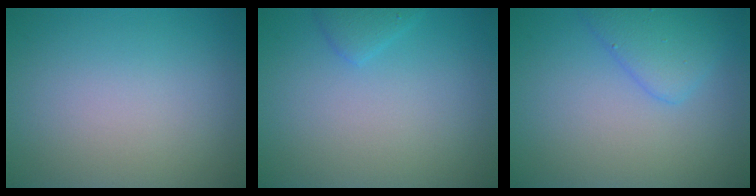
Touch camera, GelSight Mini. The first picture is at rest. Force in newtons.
{"total": 1.2, "press": 1.2, "slide": 0.2}
{"total": 3.1, "press": 3.1, "slide": 0.1}